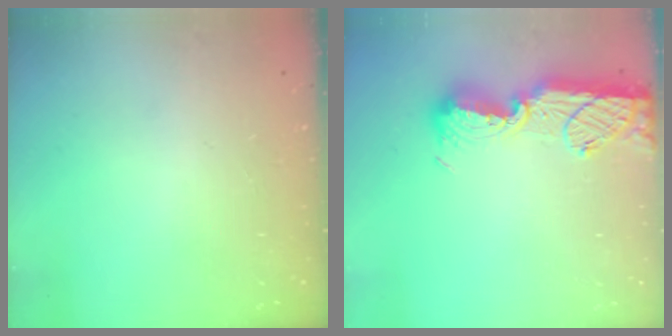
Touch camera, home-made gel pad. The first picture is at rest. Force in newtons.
{"total": 12.9, "press": 12.8, "slide": 1.2}